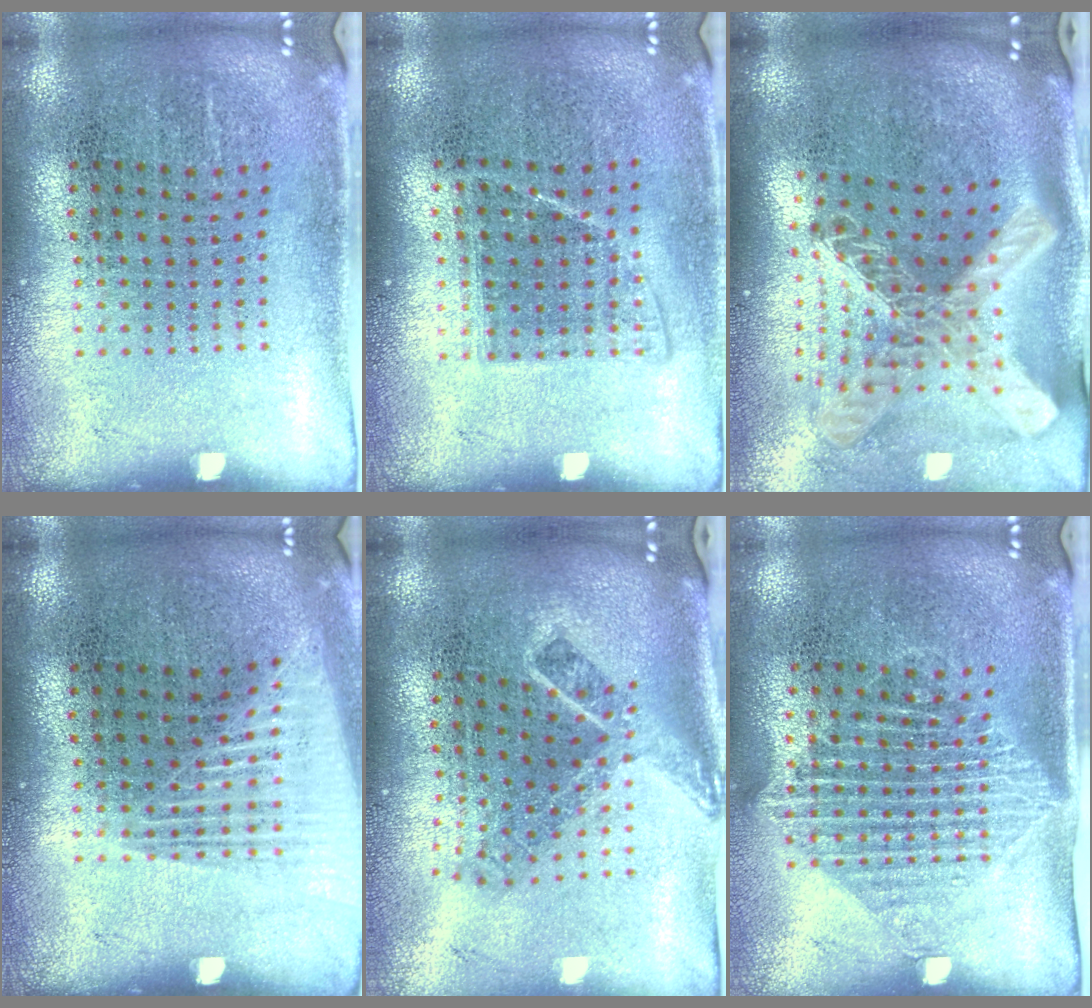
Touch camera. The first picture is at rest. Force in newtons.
{"total": 0.8, "press": 0.8, "slide": 0.3}
{"total": 2.9, "press": 2.1, "slide": 2.0}
{"total": 1.3, "press": 1.3, "slide": 0.2}
{"total": 2.1, "press": 1.5, "slide": 1.5}
{"total": 1.4, "press": 1.2, "slide": 0.9}